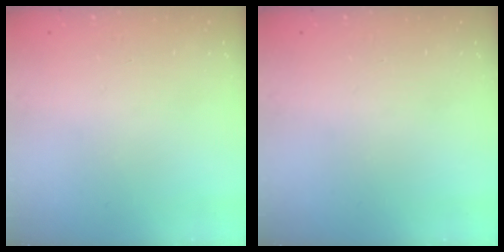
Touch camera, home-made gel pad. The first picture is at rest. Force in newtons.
{"total": 0.0}